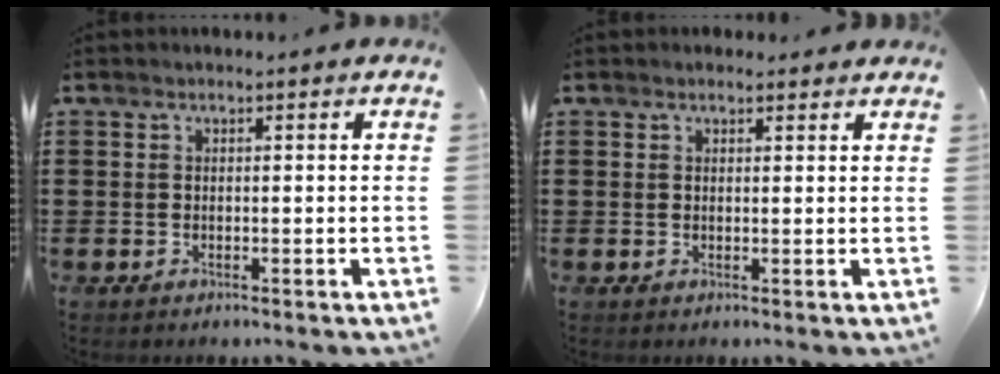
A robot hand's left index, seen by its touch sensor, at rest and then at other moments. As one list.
[{"total": 1.4, "force": [1.2, 0.5, 0.3], "torque": [-0.007, 0.005, 0.024]}]